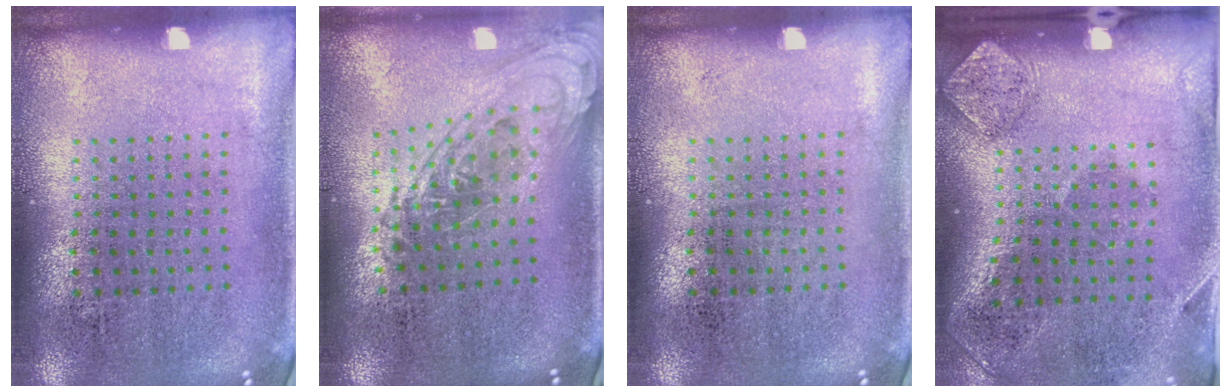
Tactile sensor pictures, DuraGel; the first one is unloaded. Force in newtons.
{"total": 1.1, "press": 1.0, "slide": 0.4}
{"total": 0.0}
{"total": 1.9, "press": 1.1, "slide": 1.5}